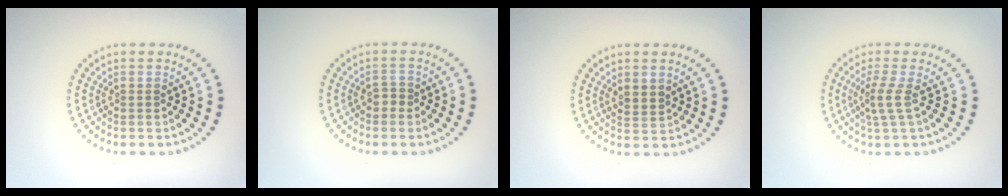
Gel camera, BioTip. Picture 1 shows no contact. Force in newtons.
{"total": 1.0, "press": 0.9, "slide": 0.5}
{"total": 1.5, "press": 1.2, "slide": 1.0}
{"total": 2.1, "press": 1.4, "slide": 1.6}